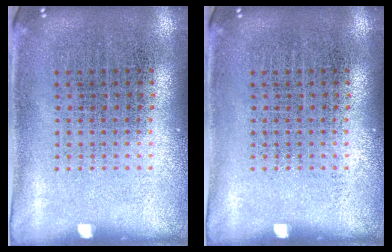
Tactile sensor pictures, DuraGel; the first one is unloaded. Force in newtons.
{"total": 0.0}